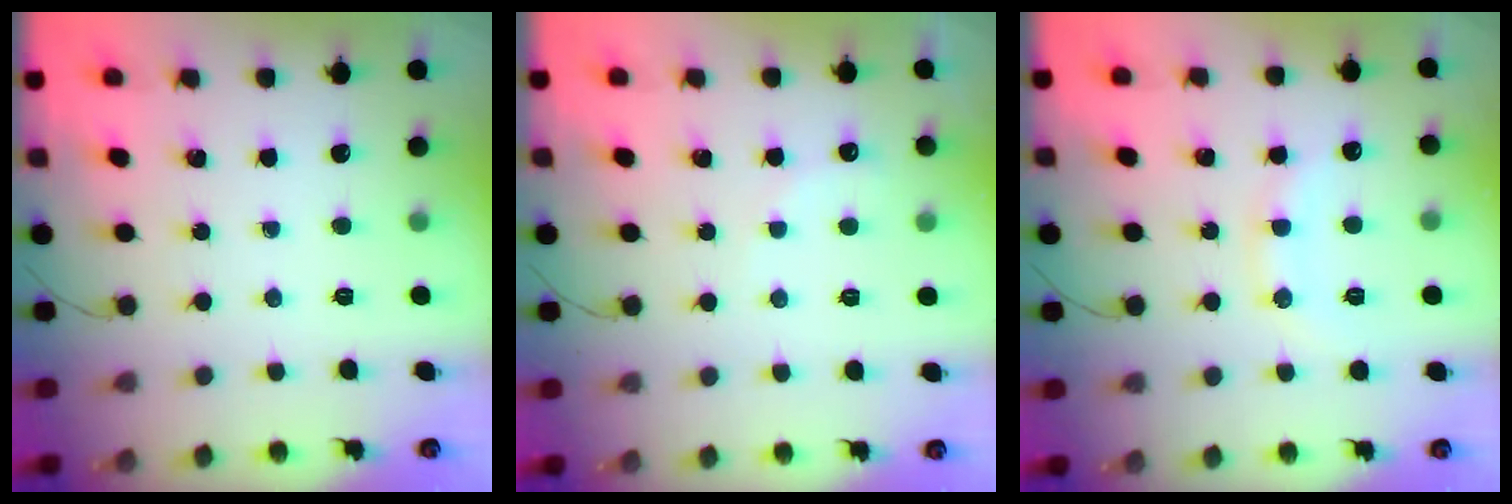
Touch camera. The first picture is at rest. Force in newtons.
{"total": 5.7, "press": 5.6, "slide": 1.3}
{"total": 9.8, "press": 9.7, "slide": 1.0}